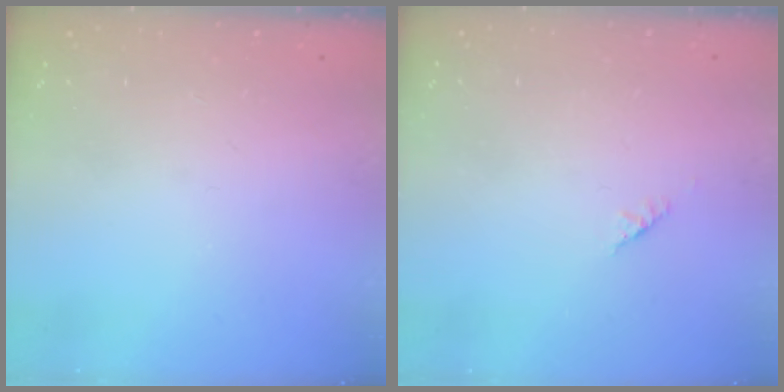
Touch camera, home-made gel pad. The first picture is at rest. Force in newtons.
{"total": 1.4, "press": 1.3, "slide": 0.5}